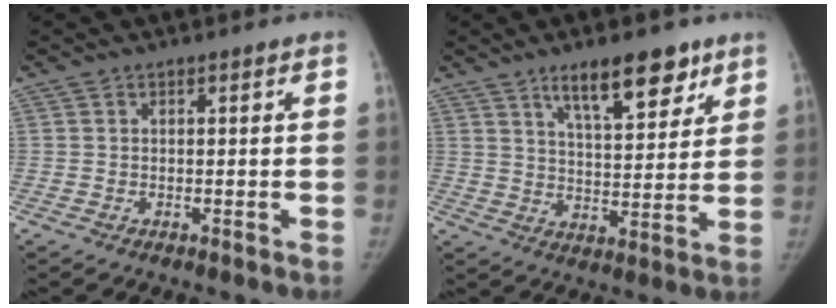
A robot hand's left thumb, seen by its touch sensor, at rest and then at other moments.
{"total": 12.4, "force": [8.0, 4.5, 8.4], "torque": [-0.100, -0.042, 0.132]}